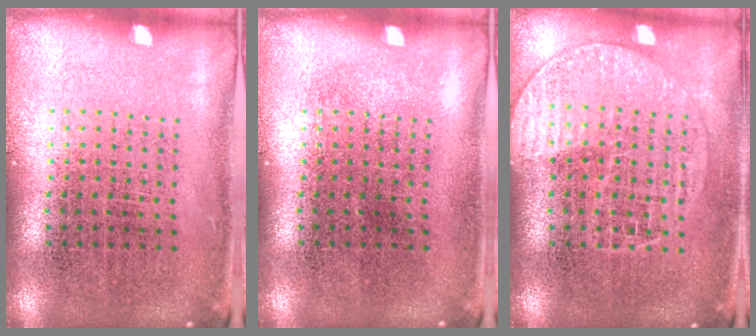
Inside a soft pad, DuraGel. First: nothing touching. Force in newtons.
{"total": 0.0}
{"total": 1.4, "press": 1.3, "slide": 0.5}